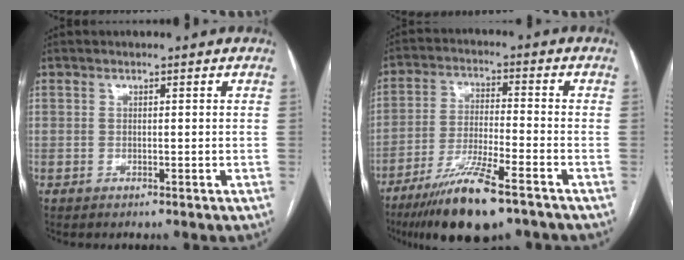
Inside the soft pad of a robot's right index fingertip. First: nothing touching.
{"total": 12.7, "force": [-8.7, 1.3, 9.2], "torque": [-0.173, -0.029, -0.152]}